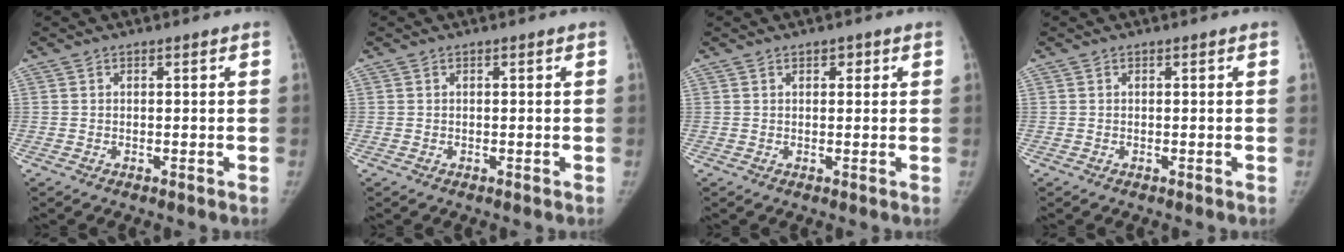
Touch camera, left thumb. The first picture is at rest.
{"total": 0.0}
{"total": 1.5, "force": [0.8, 0.9, 0.9], "torque": [-0.003, -0.001, 0.009]}
{"total": 0.0}